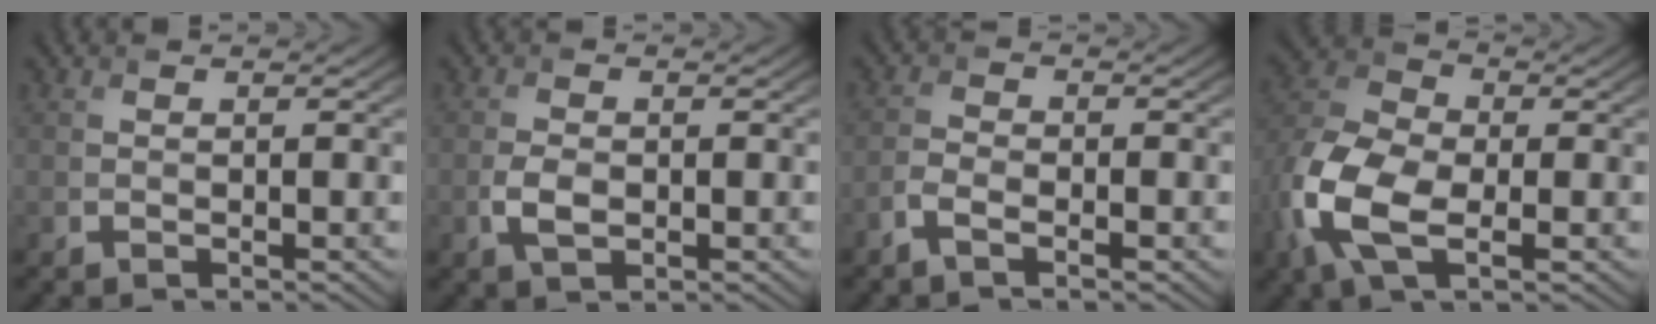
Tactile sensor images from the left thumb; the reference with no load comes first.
{"total": 2.8, "force": [-0.6, 1.7, 2.1], "torque": [-0.046, -0.003, -0.012]}
{"total": 2.6, "force": [-1.7, 1.0, 1.7], "torque": [-0.040, 0.001, -0.043]}
{"total": 11.9, "force": [-3.8, 6.7, 9.1], "torque": [-0.230, -0.007, -0.086]}